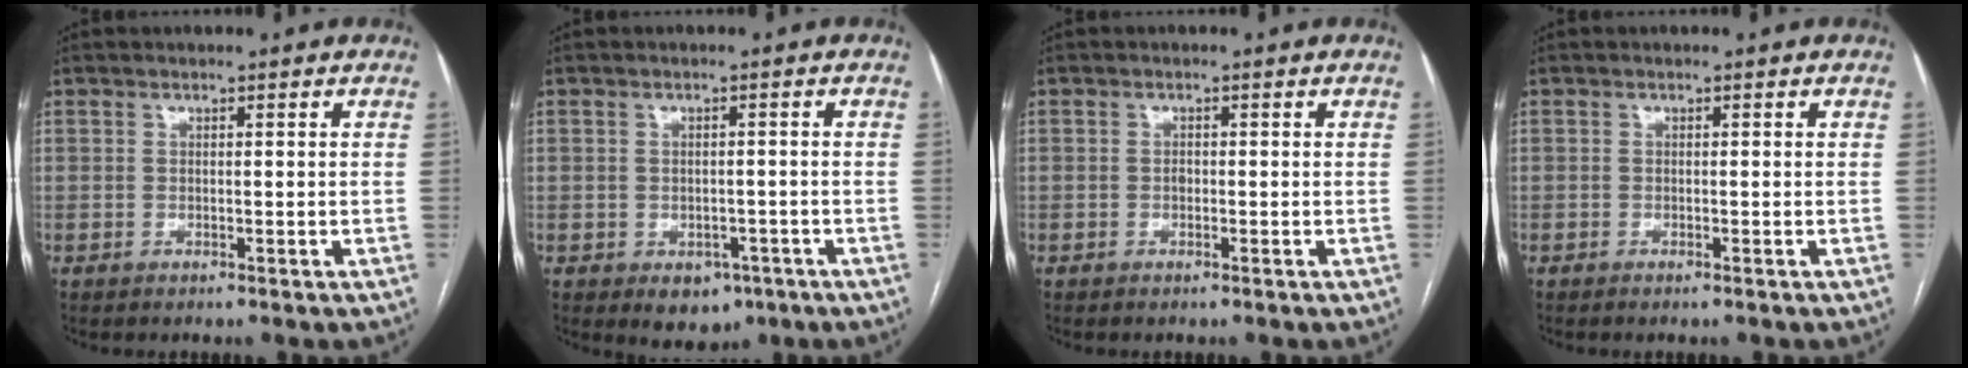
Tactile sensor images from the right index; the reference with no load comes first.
{"total": 4.6, "force": [-2.2, 3.3, 2.2], "torque": [-0.021, 0.002, -0.017]}
{"total": 0.7, "force": [-0.1, 0.5, 0.5], "torque": [-0.008, 0.002, -0.004]}
{"total": 0.5, "force": [-0.3, -0.1, 0.4], "torque": [-0.009, -0.001, -0.008]}